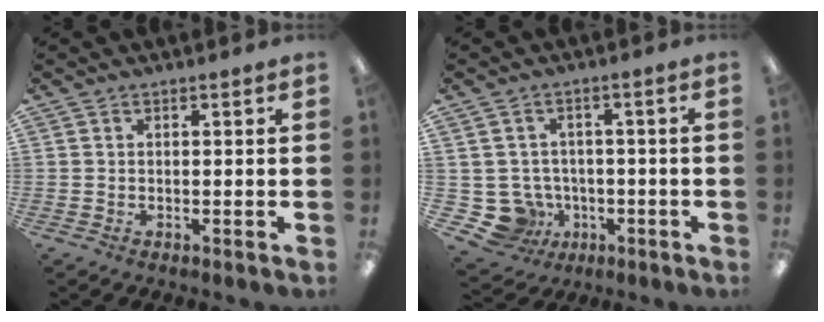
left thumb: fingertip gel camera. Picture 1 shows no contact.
{"total": 7.9, "force": [-1.9, 7.3, 2.3], "torque": [-0.078, 0.005, -0.026]}